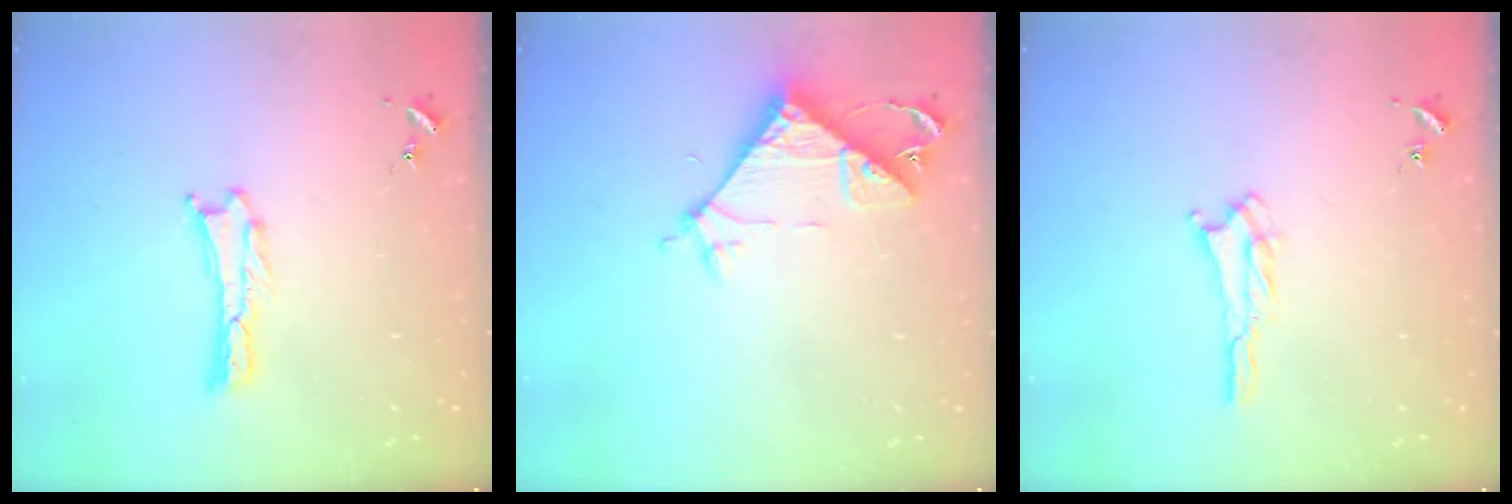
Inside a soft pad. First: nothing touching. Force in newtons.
{"total": 8.7, "press": 8.7, "slide": 0.4}
{"total": 2.3, "press": 2.2, "slide": 0.4}